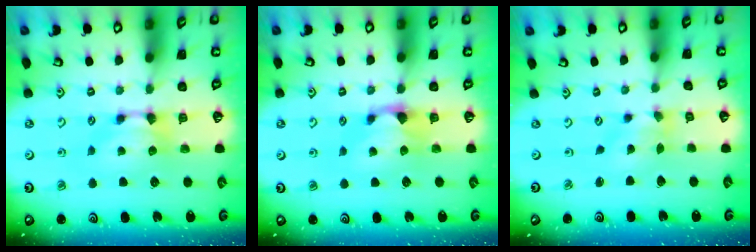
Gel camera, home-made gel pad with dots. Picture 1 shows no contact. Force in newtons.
{"total": 1.0, "press": 0.3, "slide": 0.9}
{"total": 1.2, "press": 0.3, "slide": 1.2}